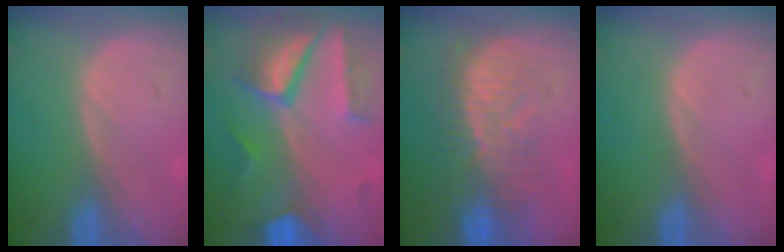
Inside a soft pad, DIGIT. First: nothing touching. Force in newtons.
{"total": 9.6, "press": 8.3, "slide": 4.9}
{"total": 8.4, "press": 8.2, "slide": 2.0}
{"total": 0.0}